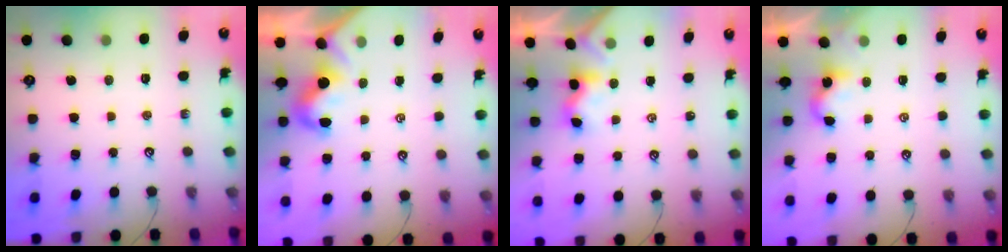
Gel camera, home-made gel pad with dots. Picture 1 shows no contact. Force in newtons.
{"total": 2.1, "press": 2.0, "slide": 0.6}
{"total": 1.8, "press": 1.7, "slide": 0.5}
{"total": 2.8, "press": 2.7, "slide": 0.3}